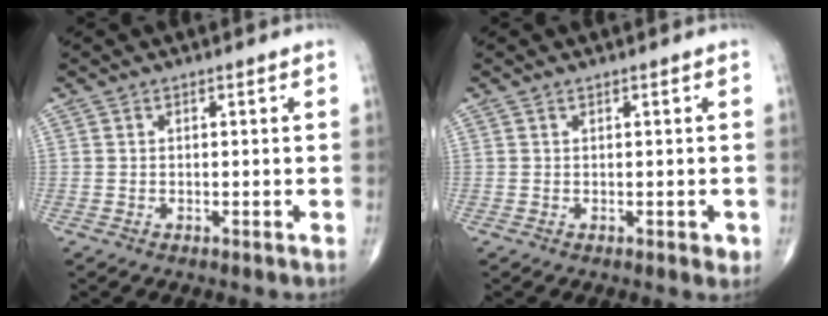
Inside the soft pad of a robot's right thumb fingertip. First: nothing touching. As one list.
[{"total": 1.3, "force": [0.0, 0.7, 1.1], "torque": [-0.011, -0.002, 0.002]}]